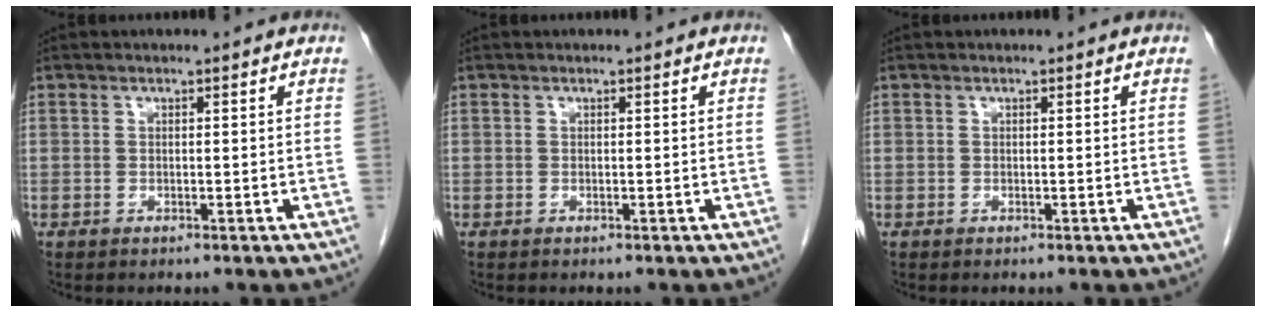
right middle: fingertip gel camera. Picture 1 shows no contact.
{"total": 0.0}
{"total": 0.0}